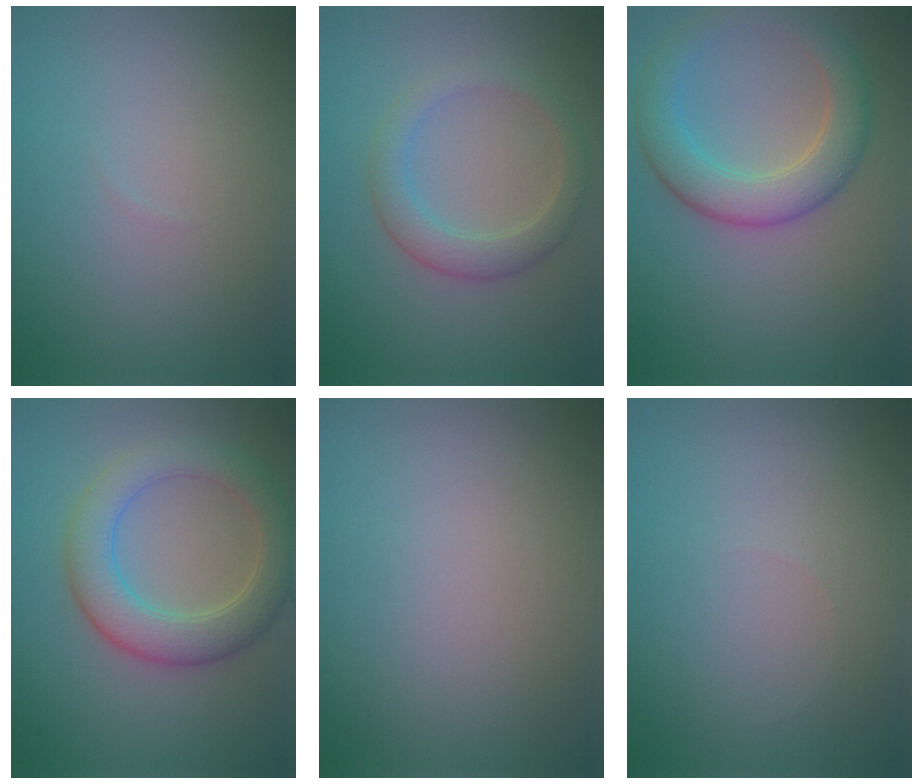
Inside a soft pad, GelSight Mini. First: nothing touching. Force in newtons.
{"total": 2.8, "press": 2.8, "slide": 0.2}
{"total": 5.3, "press": 5.3, "slide": 0.1}
{"total": 5.7, "press": 5.7, "slide": 0.3}
{"total": 0.0}
{"total": 0.0}